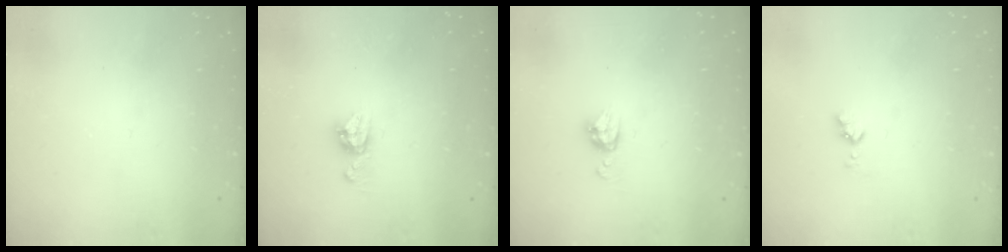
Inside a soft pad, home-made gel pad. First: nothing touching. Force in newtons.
{"total": 6.8, "press": 6.8, "slide": 0.5}
{"total": 5.9, "press": 5.9, "slide": 0.5}
{"total": 3.9, "press": 3.9, "slide": 0.5}